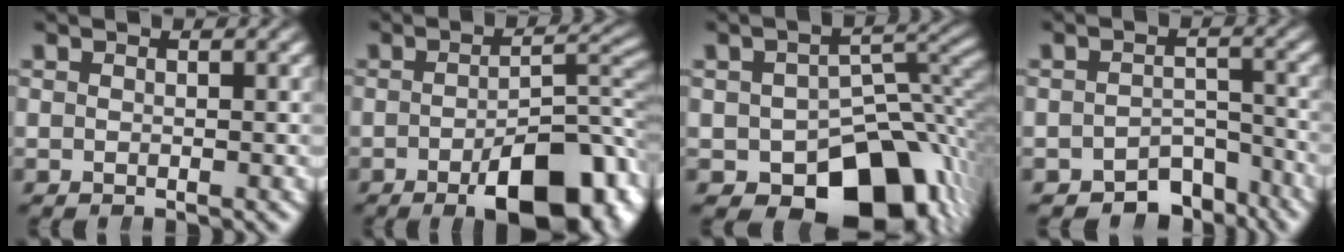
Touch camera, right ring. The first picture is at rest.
{"total": 9.8, "force": [-4.3, 3.3, 8.2], "torque": [-0.082, -0.008, -0.059]}
{"total": 15.1, "force": [-6.3, 9.3, 10.0], "torque": [-0.128, -0.041, -0.074]}
{"total": 6.2, "force": [-5.3, 2.6, 1.8], "torque": [0.004, -0.011, -0.083]}